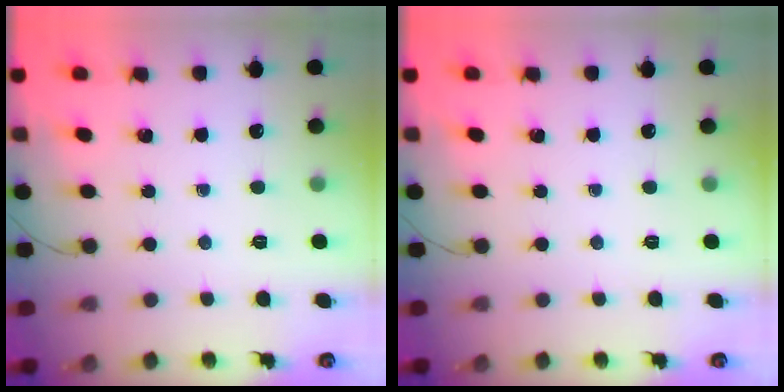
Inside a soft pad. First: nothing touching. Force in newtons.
{"total": 0.0}